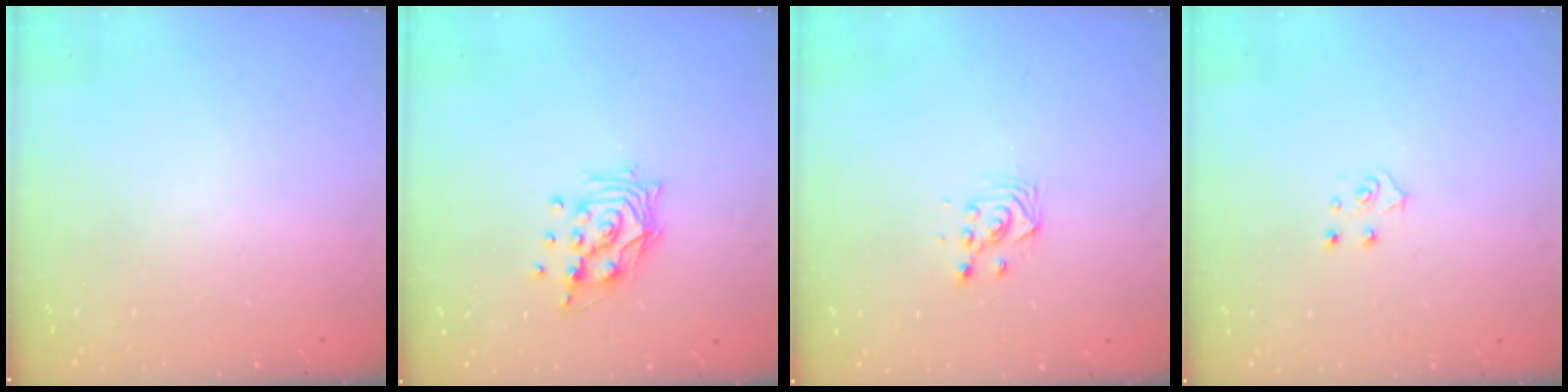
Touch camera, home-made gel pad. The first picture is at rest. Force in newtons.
{"total": 11.0, "press": 10.9, "slide": 1.6}
{"total": 4.2, "press": 4.2, "slide": 0.4}
{"total": 4.1, "press": 4.1, "slide": 0.5}